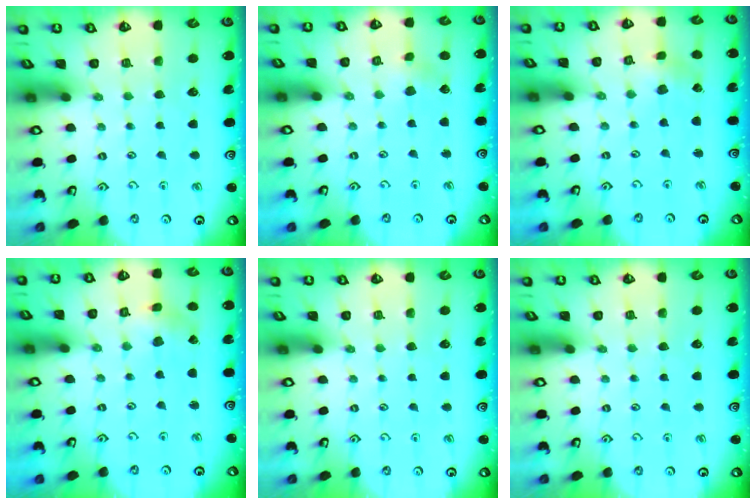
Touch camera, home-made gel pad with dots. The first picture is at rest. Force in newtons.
{"total": 2.4, "press": 2.4, "slide": 0.3}
{"total": 1.0, "press": 1.0, "slide": 0.0}
{"total": 1.1, "press": 1.0, "slide": 0.4}
{"total": 0.0}
{"total": 0.0}